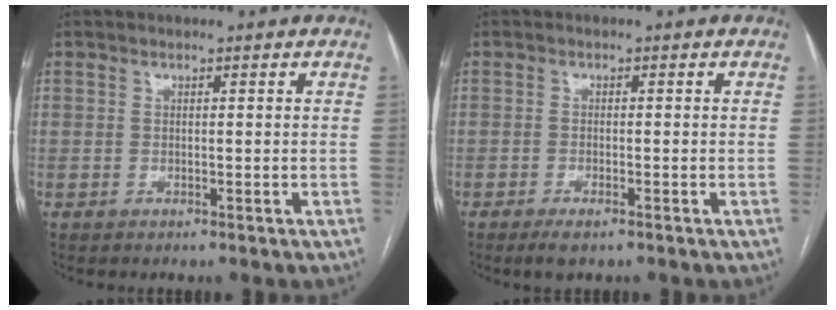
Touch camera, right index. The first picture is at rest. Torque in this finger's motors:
{"motor_torque": [0.26, -0.06, 0.13, 0.03]}